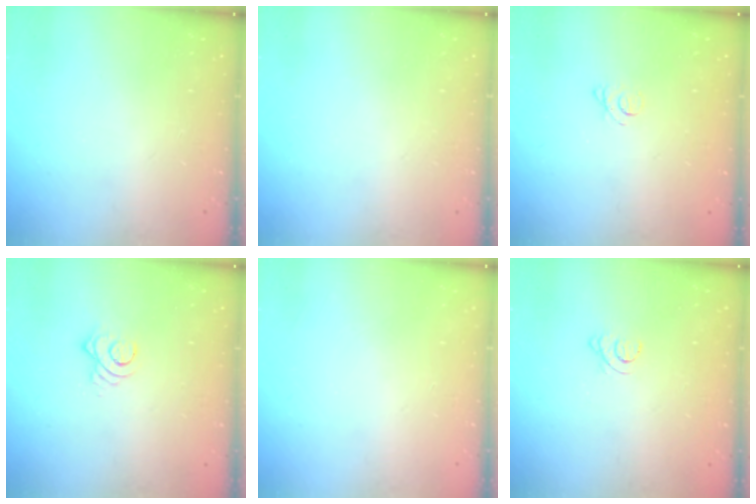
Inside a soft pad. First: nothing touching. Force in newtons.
{"total": 0.0}
{"total": 2.3, "press": 2.3, "slide": 0.3}
{"total": 3.8, "press": 3.8, "slide": 0.0}
{"total": 0.0}
{"total": 3.6, "press": 3.6, "slide": 0.4}